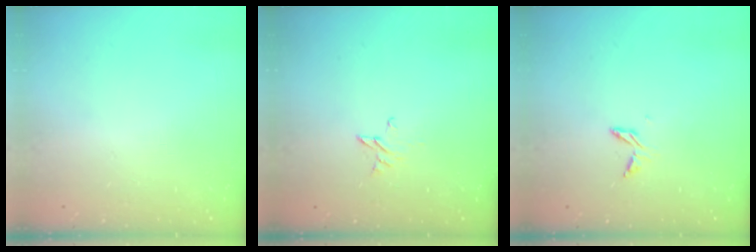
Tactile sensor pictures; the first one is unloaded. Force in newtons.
{"total": 3.0, "press": 3.0, "slide": 0.3}
{"total": 5.3, "press": 5.2, "slide": 0.6}